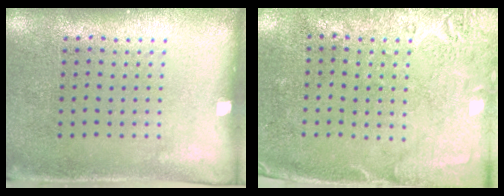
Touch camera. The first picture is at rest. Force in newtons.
{"total": 2.7, "press": 2.2, "slide": 1.6}